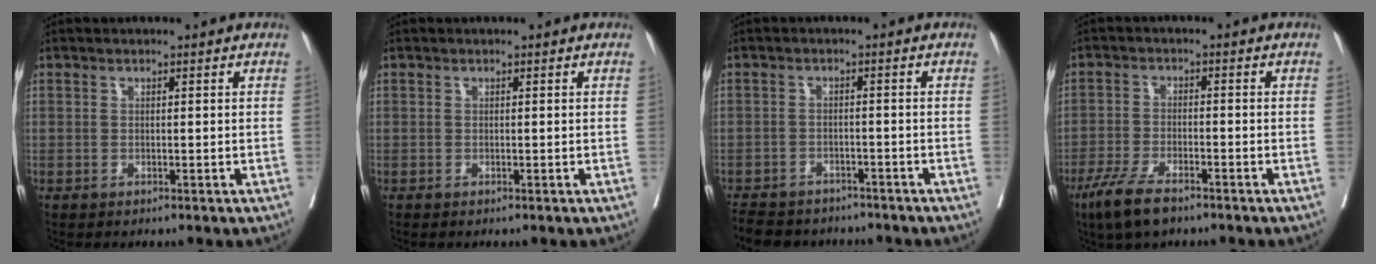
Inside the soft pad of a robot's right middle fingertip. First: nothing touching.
{"total": 0.0}
{"total": 11.3, "force": [-9.9, 4.1, 3.6], "torque": [-0.080, -0.004, -0.133]}
{"total": 6.8, "force": [-4.8, 1.6, 4.6], "torque": [-0.099, -0.016, -0.087]}